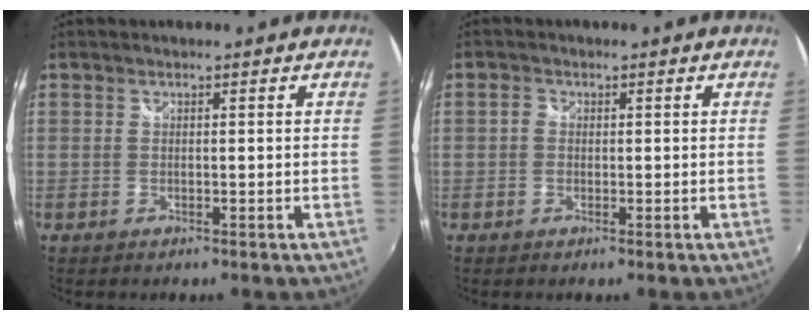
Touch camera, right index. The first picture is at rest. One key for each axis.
{"total": 1.3, "fx": -0.4, "fy": 1.2, "fz": 0.5, "tx": -0.007, "ty": 0.003, "tz": -0.012}